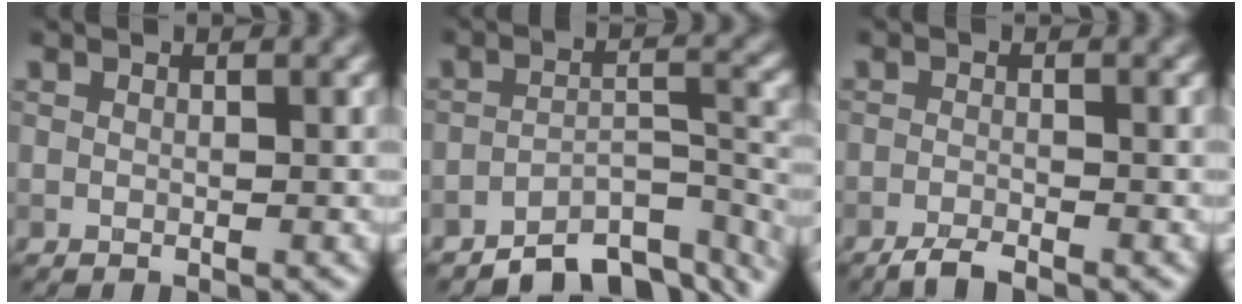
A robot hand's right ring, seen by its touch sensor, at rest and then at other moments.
{"total": 7.0, "force": [-6.0, 2.2, 2.9], "torque": [-0.037, -0.011, -0.091]}
{"total": 2.0, "force": [-1.8, 0.0, 0.9], "torque": [-0.024, 0.004, -0.037]}